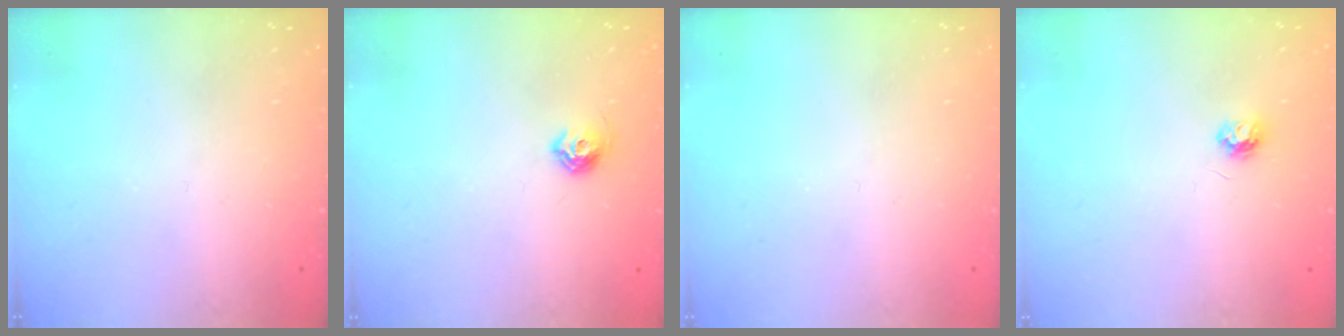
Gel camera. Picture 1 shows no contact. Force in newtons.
{"total": 6.1, "press": 6.0, "slide": 1.1}
{"total": 0.0}
{"total": 3.8, "press": 3.8, "slide": 0.5}